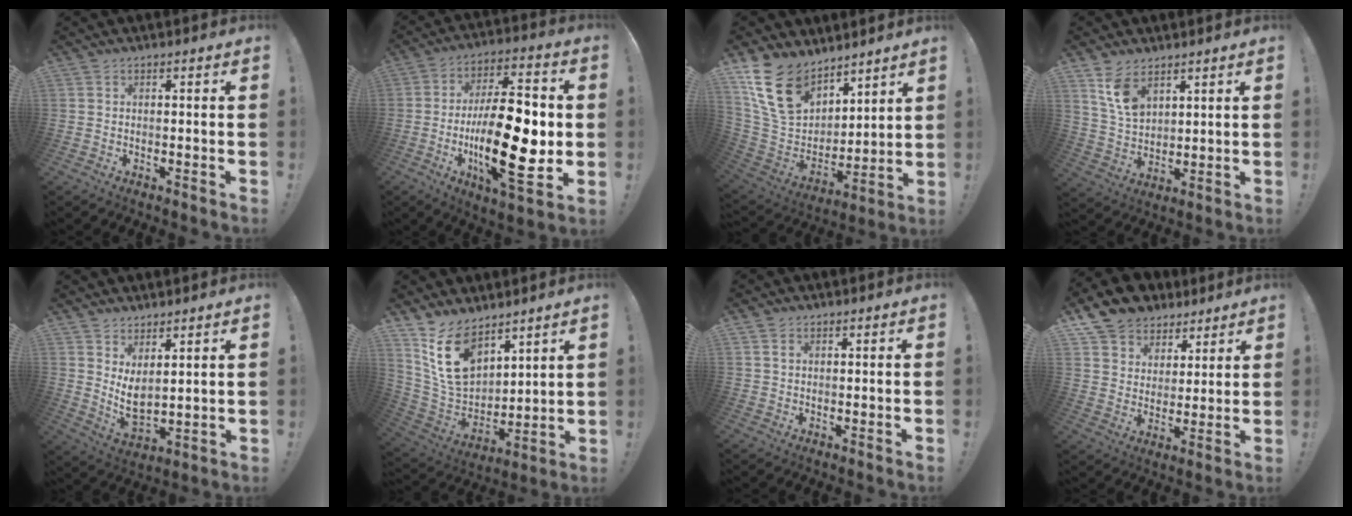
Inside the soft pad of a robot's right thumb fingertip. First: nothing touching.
{"total": 25.7, "force": [-3.6, 10.2, 23.3], "torque": [-0.417, 0.007, -0.058]}
{"total": 18.2, "force": [11.6, 10.9, 8.8], "torque": [-0.168, -0.060, 0.227]}
{"total": 9.2, "force": [5.9, 5.3, 4.8], "torque": [-0.087, -0.024, 0.115]}
{"total": 6.9, "force": [3.8, 3.6, 4.4], "torque": [-0.071, -0.046, 0.076]}
{"total": 16.0, "force": [9.0, 10.0, 8.7], "torque": [-0.148, -0.052, 0.178]}
{"total": 1.5, "force": [0.9, 1.0, 0.7], "torque": [-0.005, -0.003, 0.014]}
{"total": 11.4, "force": [8.0, 7.7, 2.5], "torque": [-0.044, -0.059, 0.158]}